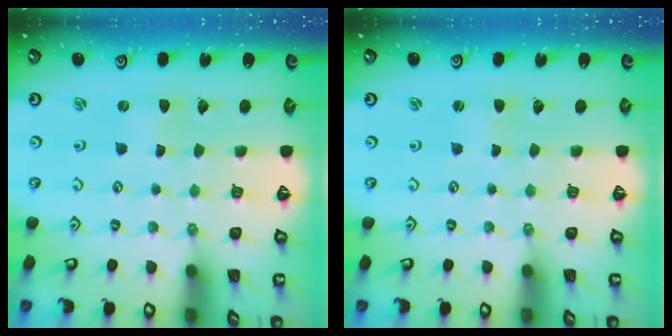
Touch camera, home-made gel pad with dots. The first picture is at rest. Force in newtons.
{"total": 0.9, "press": 0.9, "slide": 0.2}